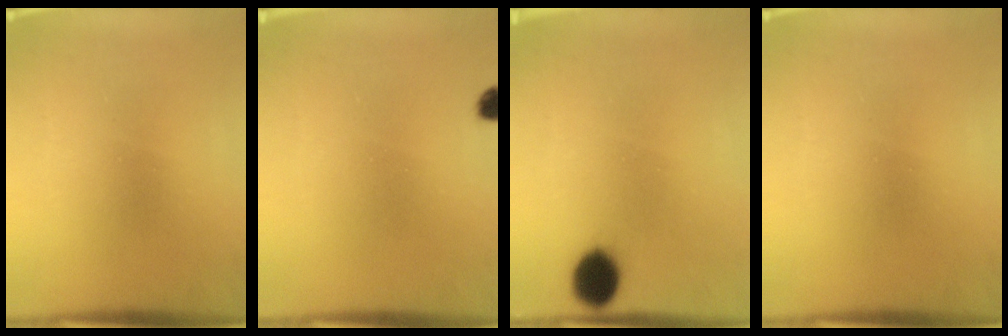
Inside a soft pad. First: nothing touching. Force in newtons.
{"total": 1.8}
{"total": 6.3}
{"total": 0.0}